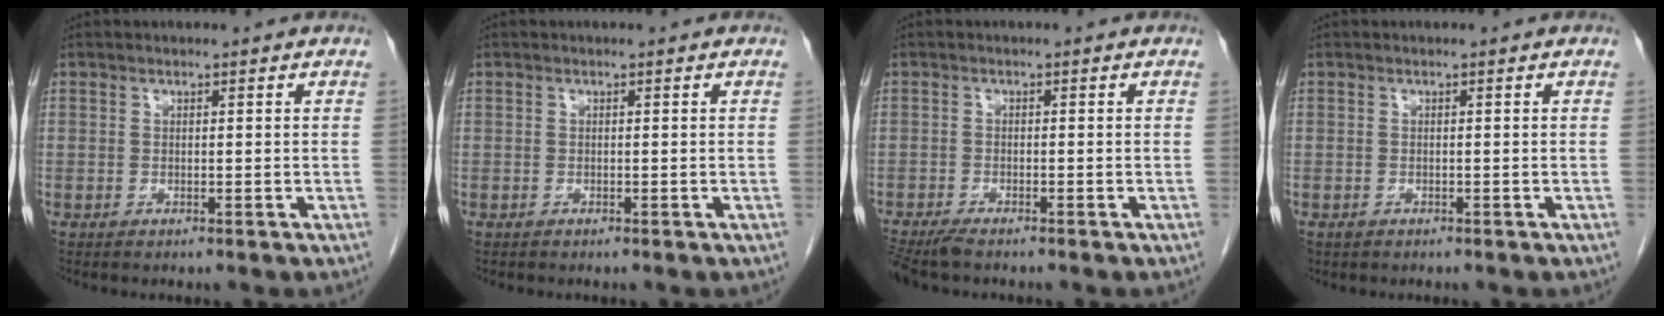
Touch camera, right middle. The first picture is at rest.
{"total": 0.0}
{"total": 4.5, "force": [-3.8, 0.7, 2.3], "torque": [-0.041, -0.013, -0.067]}
{"total": 0.6, "force": [-0.4, 0.4, 0.1], "torque": [-0.008, 0.000, -0.006]}